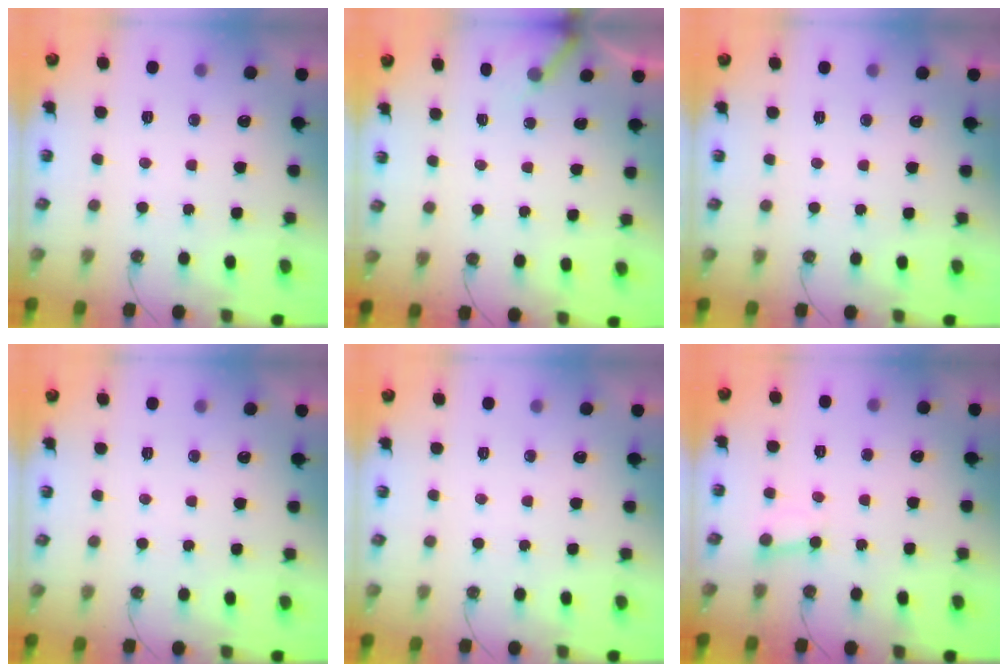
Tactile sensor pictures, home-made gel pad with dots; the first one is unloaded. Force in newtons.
{"total": 2.7, "press": 2.7, "slide": 0.2}
{"total": 0.0}
{"total": 0.0}
{"total": 0.0}
{"total": 2.6, "press": 2.6, "slide": 0.2}